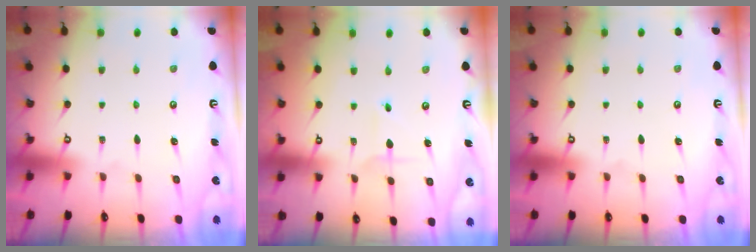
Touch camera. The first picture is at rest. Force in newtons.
{"total": 2.7, "press": 2.7, "slide": 0.2}
{"total": 0.0}